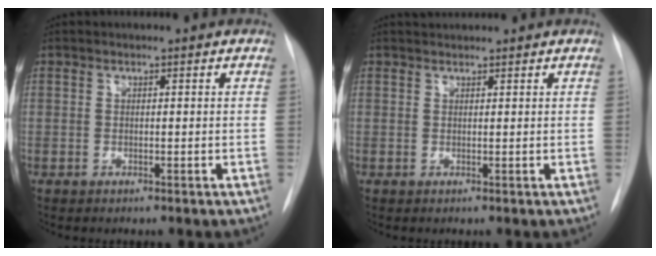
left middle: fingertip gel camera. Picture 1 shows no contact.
{"total": 1.6, "force": [1.6, 0.0, 0.2], "torque": [-0.009, 0.018, 0.032]}